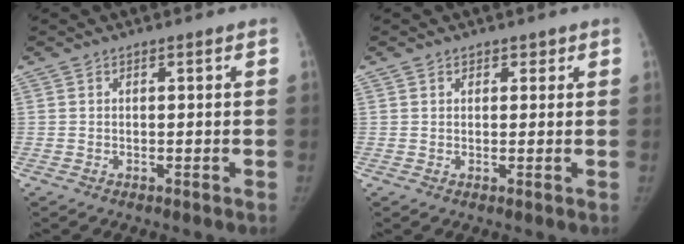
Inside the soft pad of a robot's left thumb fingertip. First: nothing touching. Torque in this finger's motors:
{"motor_torque": [0.10, 0.21, -0.28, 0.19, -0.09]}